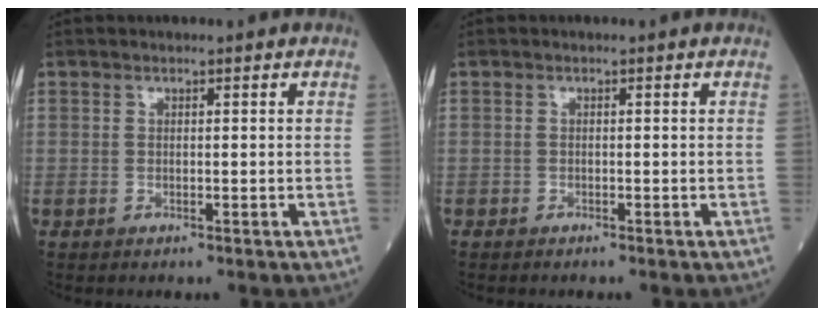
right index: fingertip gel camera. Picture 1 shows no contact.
{"total": 1.2, "force": [-0.9, 0.7, 0.5], "torque": [-0.017, -0.001, -0.013]}